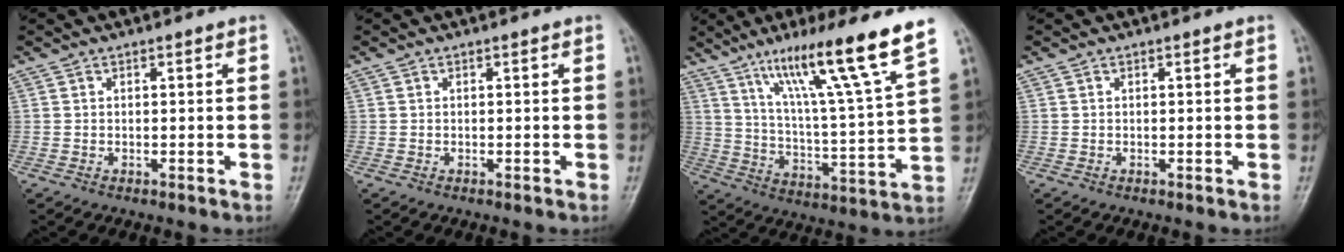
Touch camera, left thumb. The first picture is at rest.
{"total": 0.0}
{"total": 18.0, "force": [11.6, 0.3, 13.7], "torque": [-0.212, -0.058, 0.190]}
{"total": 0.0}